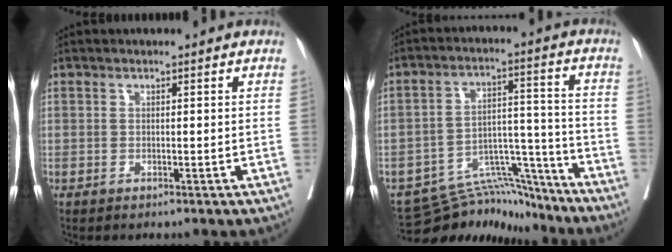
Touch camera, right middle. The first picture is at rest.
{"total": 10.9, "force": [-10.5, 3.1, 0.4], "torque": [0.007, 0.048, -0.169]}